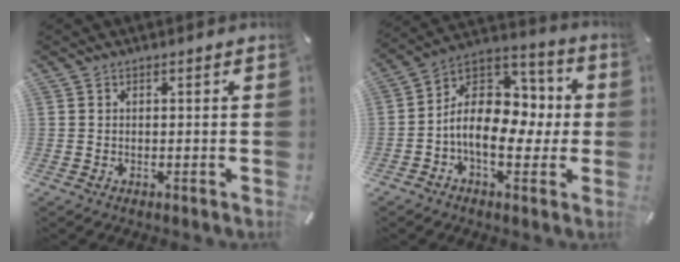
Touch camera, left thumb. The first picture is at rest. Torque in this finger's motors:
{"motor_torque": [0.23, 1.12, 1.59, 0.43, 0.22]}